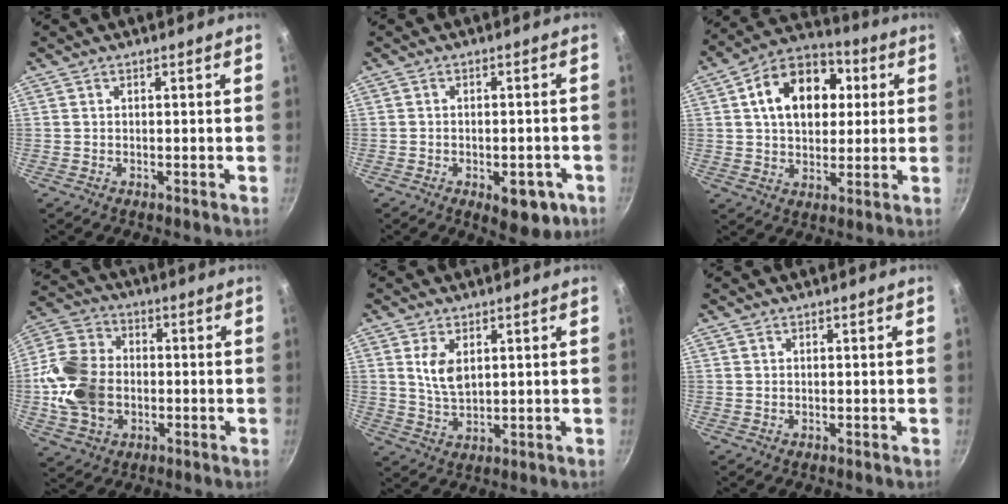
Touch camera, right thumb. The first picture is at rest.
{"total": 8.1, "force": [-3.3, 4.2, 6.2], "torque": [-0.044, 0.014, -0.034]}
{"total": 16.2, "force": [3.7, 11.3, 10.9], "torque": [-0.138, 0.017, 0.046]}
{"total": 15.3, "force": [-1.8, 11.6, 9.8], "torque": [-0.176, 0.021, -0.041]}
{"total": 5.7, "force": [1.9, 3.2, 4.3], "torque": [-0.077, -0.018, 0.041]}
{"total": 0.0}